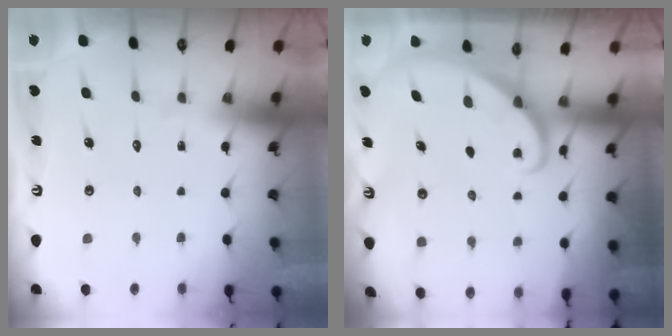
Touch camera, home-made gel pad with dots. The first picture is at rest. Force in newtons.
{"total": 1.6, "press": 1.6, "slide": 0.1}